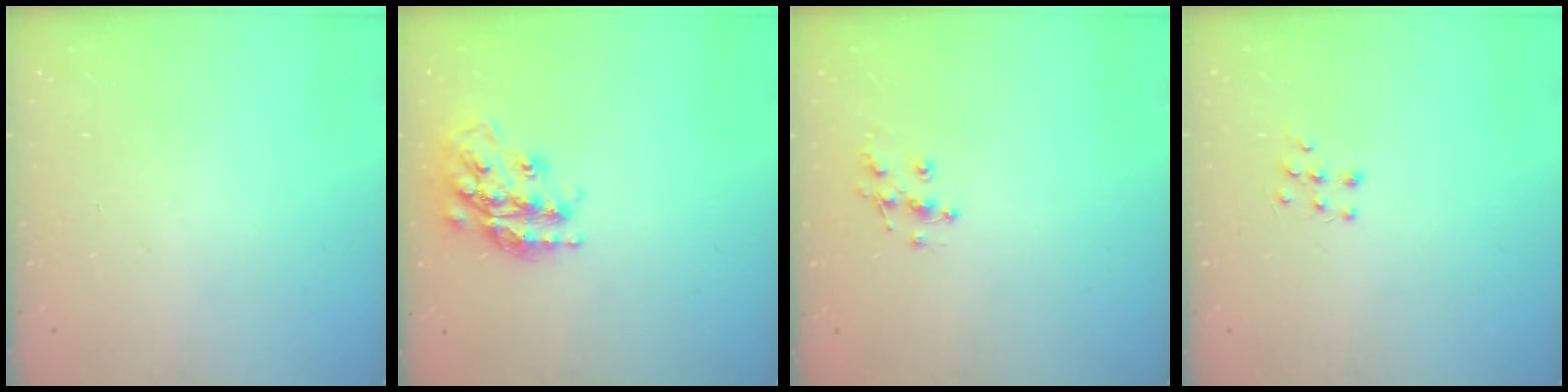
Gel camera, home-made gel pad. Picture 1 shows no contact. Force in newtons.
{"total": 18.6, "press": 18.5, "slide": 1.5}
{"total": 7.8, "press": 7.7, "slide": 0.5}
{"total": 6.4, "press": 6.3, "slide": 0.8}